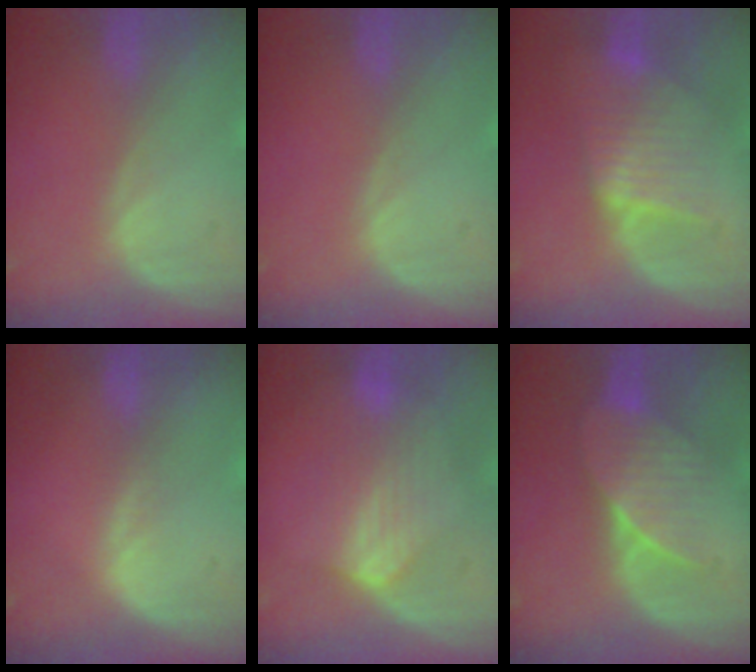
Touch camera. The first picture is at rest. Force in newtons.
{"total": 0.0}
{"total": 6.5, "press": 6.4, "slide": 0.4}
{"total": 1.1, "press": 0.7, "slide": 0.9}
{"total": 7.2, "press": 6.5, "slide": 3.1}
{"total": 7.1, "press": 6.4, "slide": 3.0}